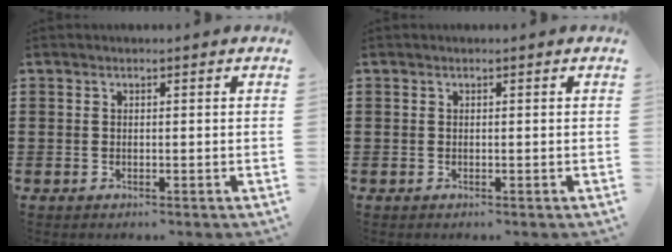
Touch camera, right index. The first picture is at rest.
{"total": 0.0}